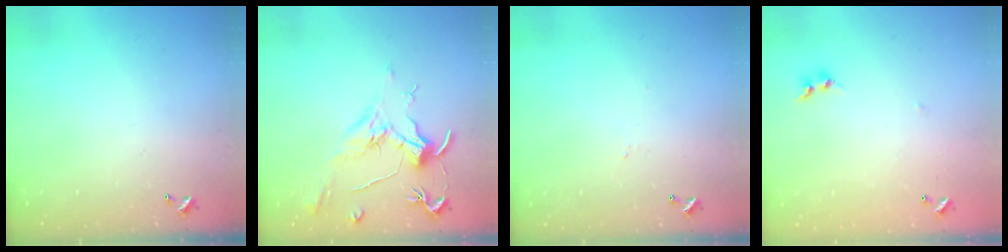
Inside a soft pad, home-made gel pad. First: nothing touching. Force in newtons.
{"total": 2.0, "press": 1.8, "slide": 0.8}
{"total": 1.7, "press": 1.6, "slide": 0.3}
{"total": 7.6, "press": 7.6, "slide": 0.4}